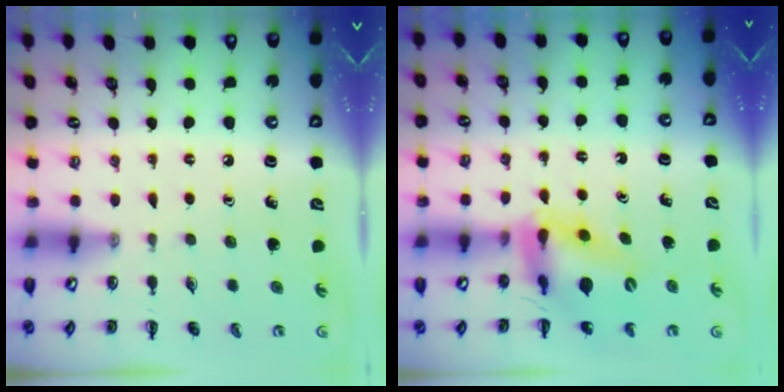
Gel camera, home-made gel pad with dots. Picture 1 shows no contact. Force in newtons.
{"total": 13.1, "press": 12.5, "slide": 3.8}